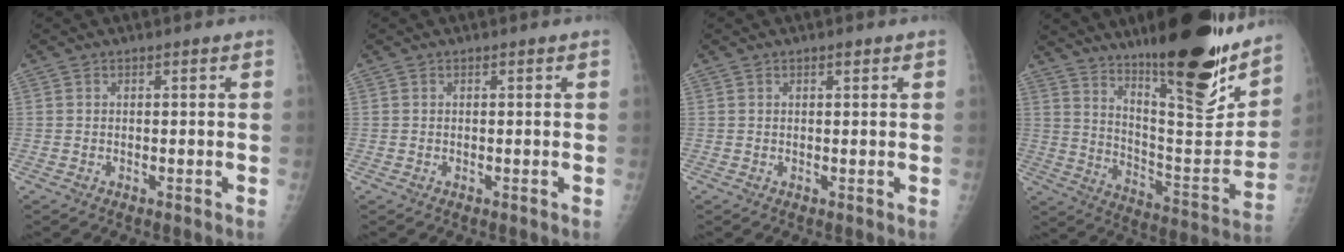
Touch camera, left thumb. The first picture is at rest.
{"total": 0.0}
{"total": 0.9, "force": [0.6, 0.3, 0.6], "torque": [-0.008, -0.002, 0.010]}
{"total": 25.5, "force": [17.2, 5.9, 17.9], "torque": [-0.239, -0.097, 0.278]}